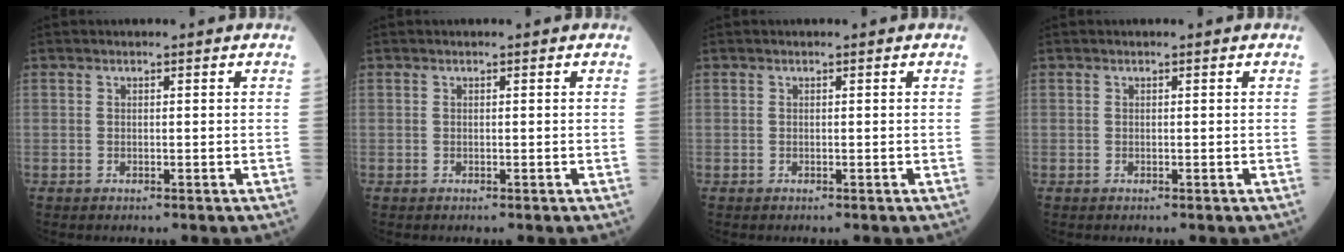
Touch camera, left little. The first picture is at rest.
{"total": 0.0}
{"total": 0.0}
{"total": 0.0}